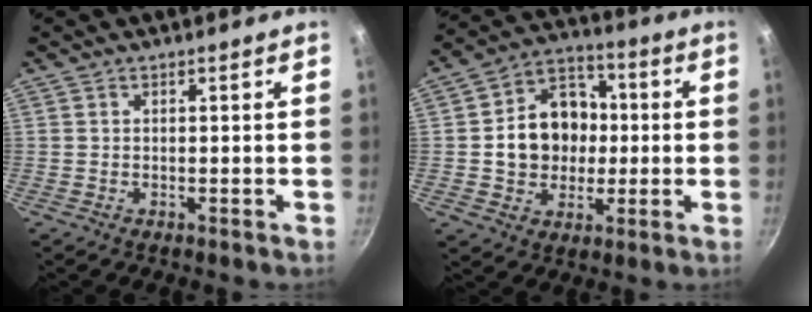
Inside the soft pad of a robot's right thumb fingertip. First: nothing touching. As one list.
[{"total": 13.9, "force": [0.0, 11.6, 7.7], "torque": [-0.090, 0.026, -0.006]}]